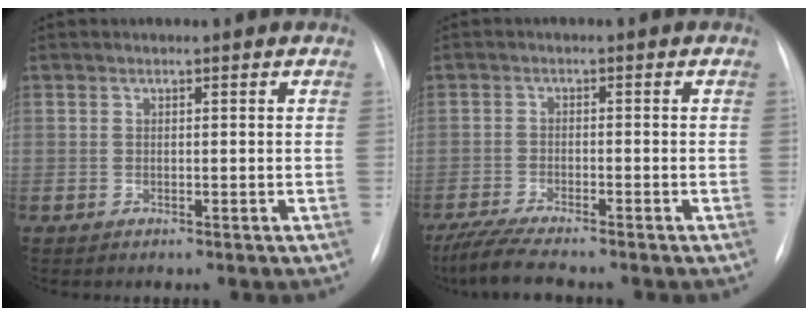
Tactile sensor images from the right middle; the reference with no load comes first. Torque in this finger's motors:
{"motor_torque": [0.46, -0.48, 0.07, 0.02]}